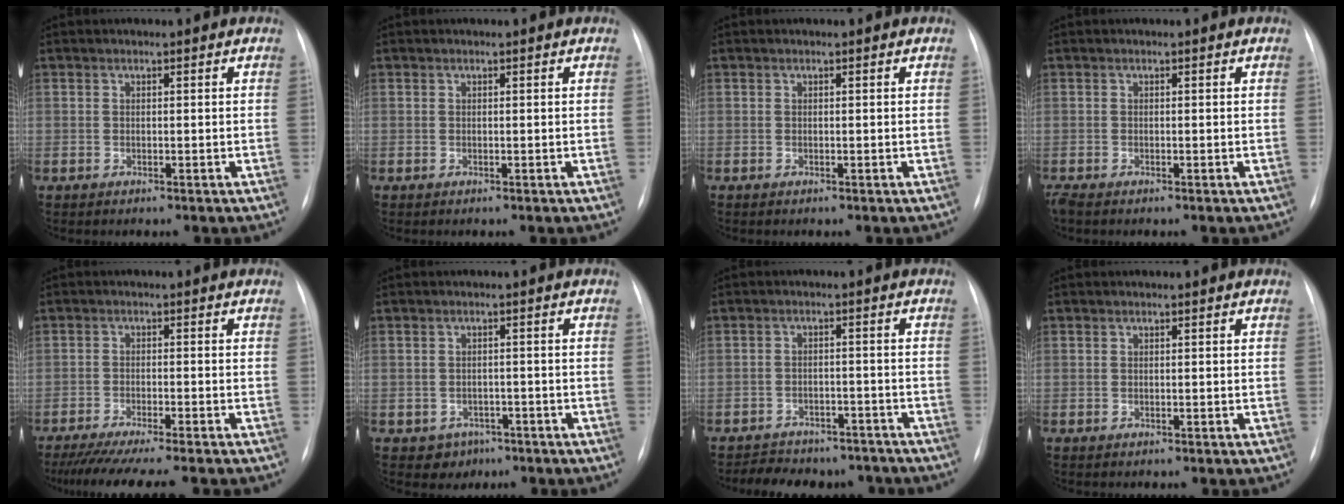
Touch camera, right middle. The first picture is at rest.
{"total": 0.0}
{"total": 0.0}
{"total": 1.2, "force": [-1.0, 0.3, 0.6], "torque": [-0.018, -0.005, -0.018]}
{"total": 12.7, "force": [-11.0, -0.1, 6.3], "torque": [-0.079, -0.033, -0.163]}
{"total": 3.1, "force": [-1.7, 2.6, 0.3], "torque": [-0.002, 0.011, -0.015]}
{"total": 11.5, "force": [-10.1, 4.9, 2.5], "torque": [-0.039, 0.014, -0.122]}
{"total": 0.0}